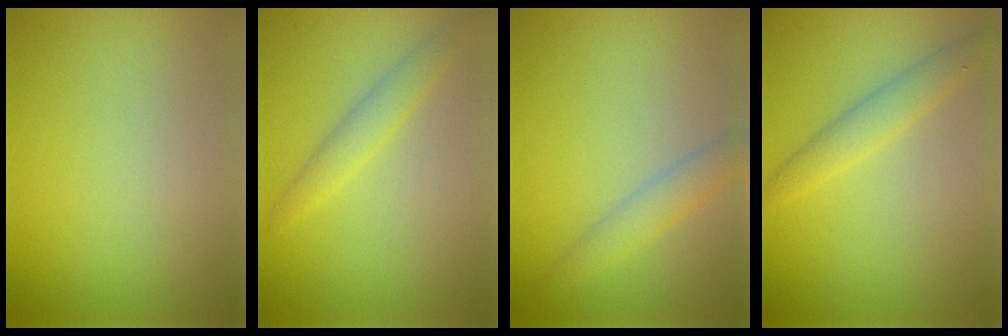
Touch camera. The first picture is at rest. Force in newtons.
{"total": 1.9, "press": 1.9, "slide": 0.1}
{"total": 2.3, "press": 2.3, "slide": 0.0}
{"total": 2.3, "press": 2.3, "slide": 0.0}